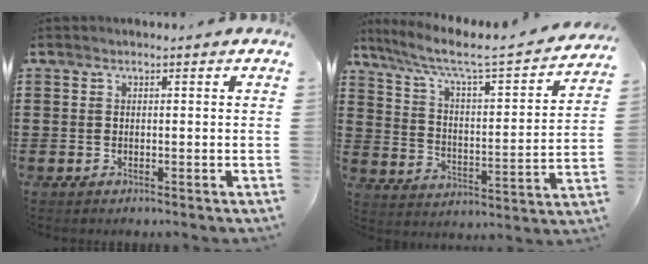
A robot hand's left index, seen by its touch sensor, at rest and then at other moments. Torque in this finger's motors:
{"motor_torque": [1.13, -1.01, 0.22, 0.02]}